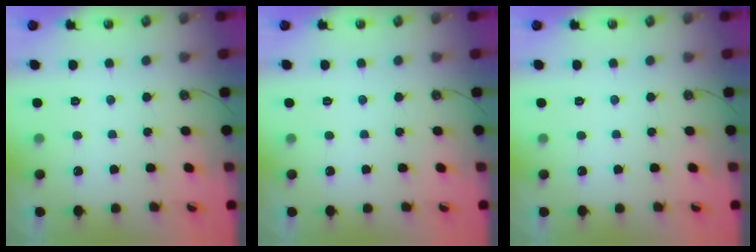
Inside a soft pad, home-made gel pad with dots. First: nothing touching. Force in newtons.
{"total": 0.0}
{"total": 0.0}